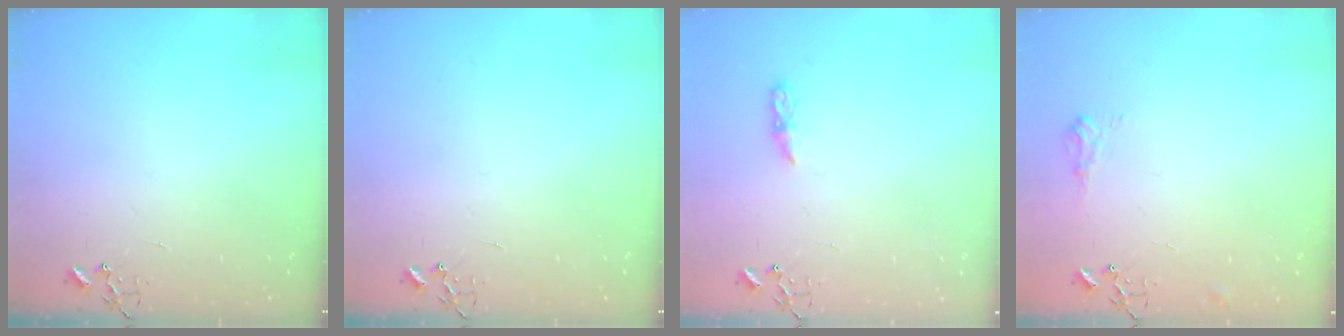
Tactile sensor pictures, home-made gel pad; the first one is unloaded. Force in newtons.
{"total": 0.0}
{"total": 5.0, "press": 4.9, "slide": 0.5}
{"total": 7.3, "press": 7.3, "slide": 1.0}